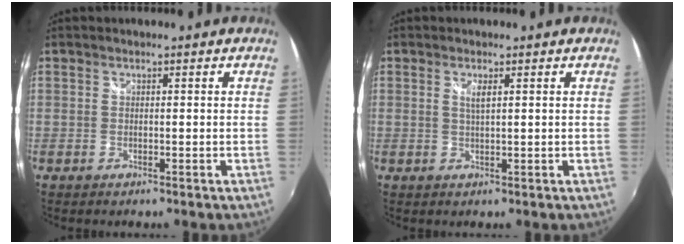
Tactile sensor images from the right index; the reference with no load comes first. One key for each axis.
{"total": 1.6, "fx": 0.6, "fy": 0.2, "fz": 1.5, "tx": -0.026, "ty": 0.000, "tz": 0.009}